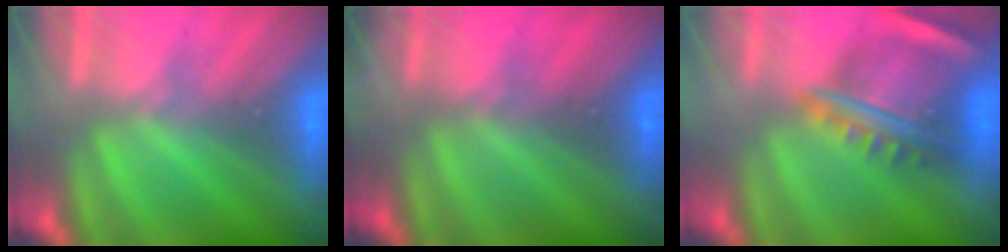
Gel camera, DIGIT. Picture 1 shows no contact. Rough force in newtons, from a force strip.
{"total": 8.0}
{"total": 7.6}